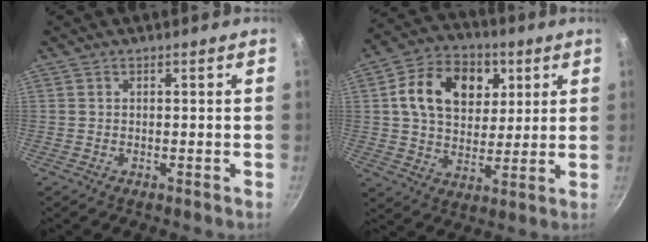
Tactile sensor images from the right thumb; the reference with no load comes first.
{"total": 16.3, "force": [4.9, 11.8, 10.1], "torque": [-0.136, 0.000, 0.072]}